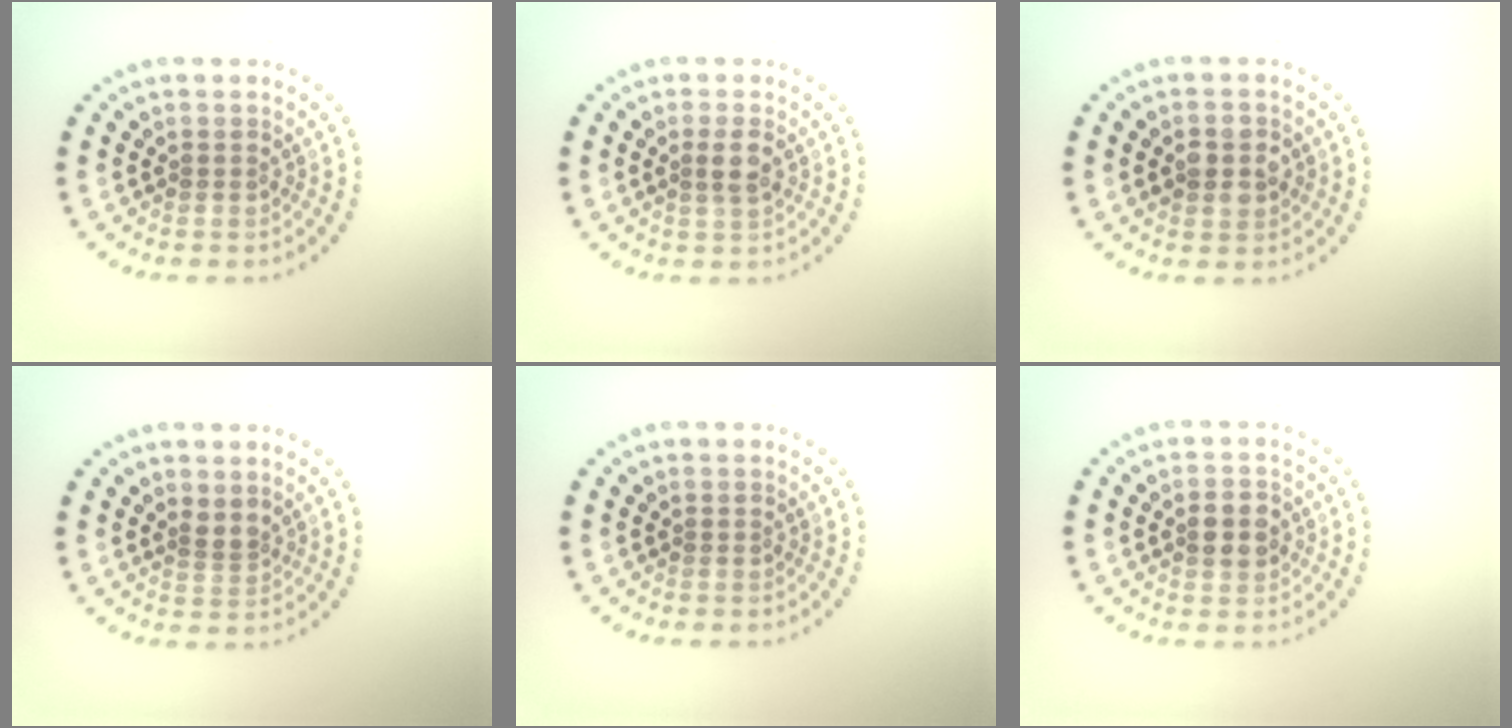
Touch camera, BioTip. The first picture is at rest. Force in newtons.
{"total": 1.8, "press": 1.6, "slide": 0.7}
{"total": 2.5, "press": 2.5, "slide": 0.2}
{"total": 1.3, "press": 0.9, "slide": 0.9}
{"total": 0.0}
{"total": 2.6, "press": 2.6, "slide": 0.1}